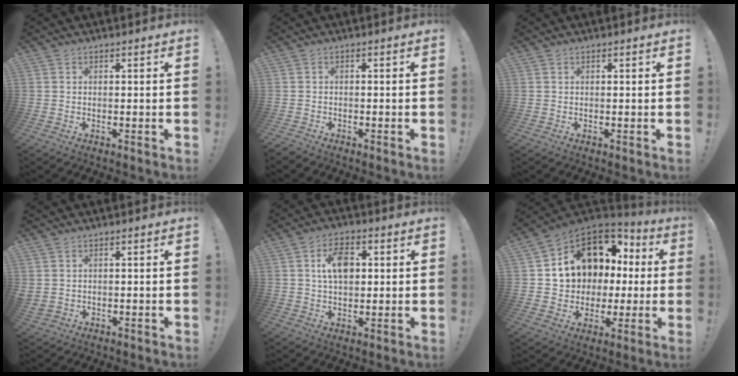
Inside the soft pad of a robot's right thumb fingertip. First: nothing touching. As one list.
[{"total": 1.2, "force": [-0.9, 0.7, -0.1], "torque": [0.004, 0.006, -0.018]}, {"total": 0.0}, {"total": 1.8, "force": [0.9, 1.1, 1.0], "torque": [-0.017, -0.003, 0.017]}, {"total": 8.9, "force": [2.1, 5.7, 6.5], "torque": [-0.090, 0.002, 0.035]}, {"total": 11.4, "force": [5.9, 8.2, 5.3], "torque": [-0.091, -0.055, 0.125]}]